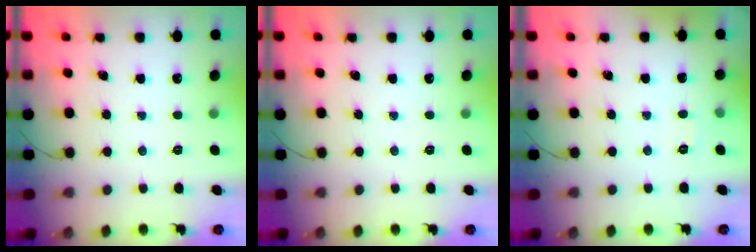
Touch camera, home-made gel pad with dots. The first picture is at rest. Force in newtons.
{"total": 0.0}
{"total": 2.0, "press": 1.7, "slide": 1.0}